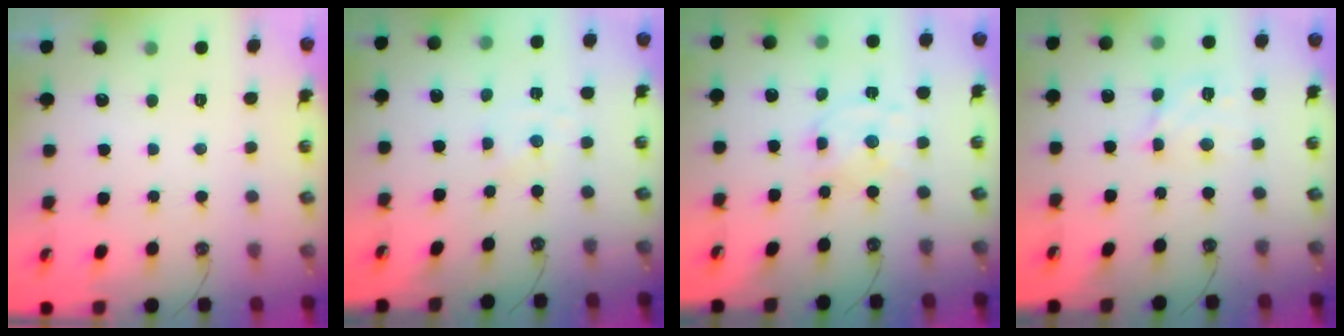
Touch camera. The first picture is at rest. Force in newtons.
{"total": 0.0}
{"total": 6.8, "press": 6.8, "slide": 0.4}
{"total": 9.5, "press": 9.5, "slide": 0.6}